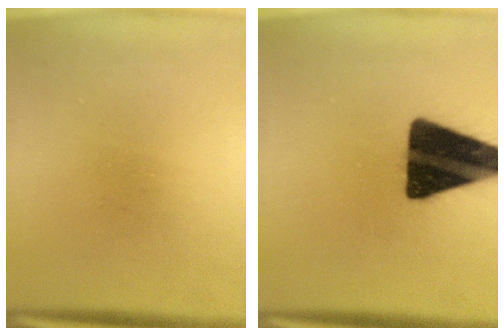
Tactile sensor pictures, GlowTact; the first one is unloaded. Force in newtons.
{"total": 19.6}